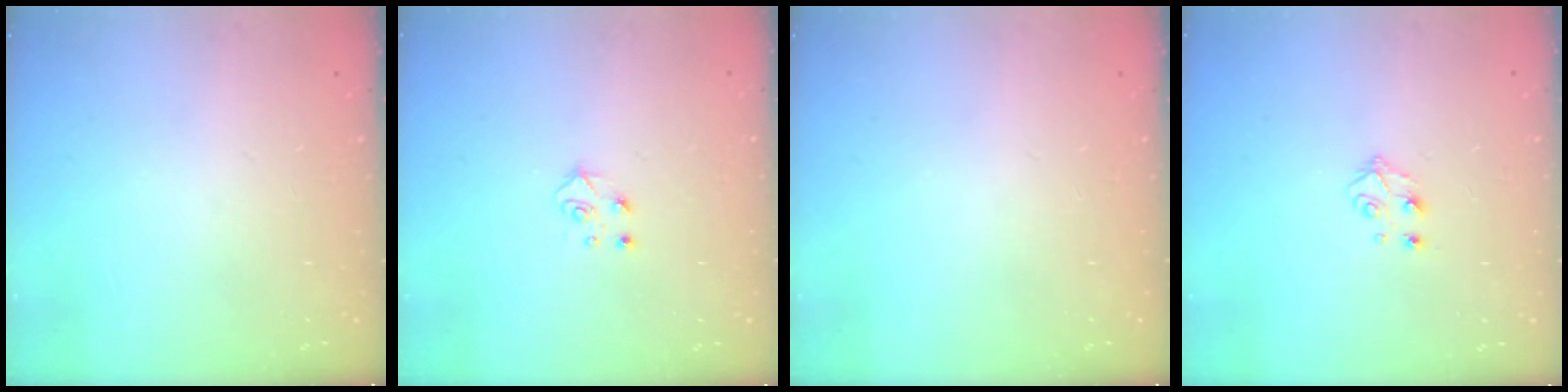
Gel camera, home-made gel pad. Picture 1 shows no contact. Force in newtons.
{"total": 4.8, "press": 4.8, "slide": 0.5}
{"total": 0.0}
{"total": 3.9, "press": 3.9, "slide": 0.5}